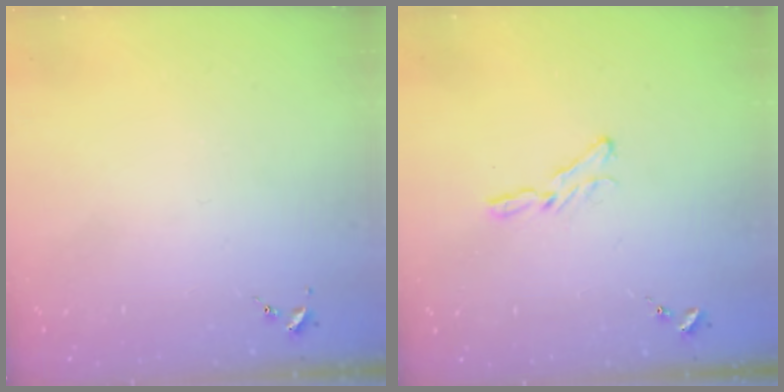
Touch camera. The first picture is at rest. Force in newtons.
{"total": 5.4, "press": 5.4, "slide": 0.2}